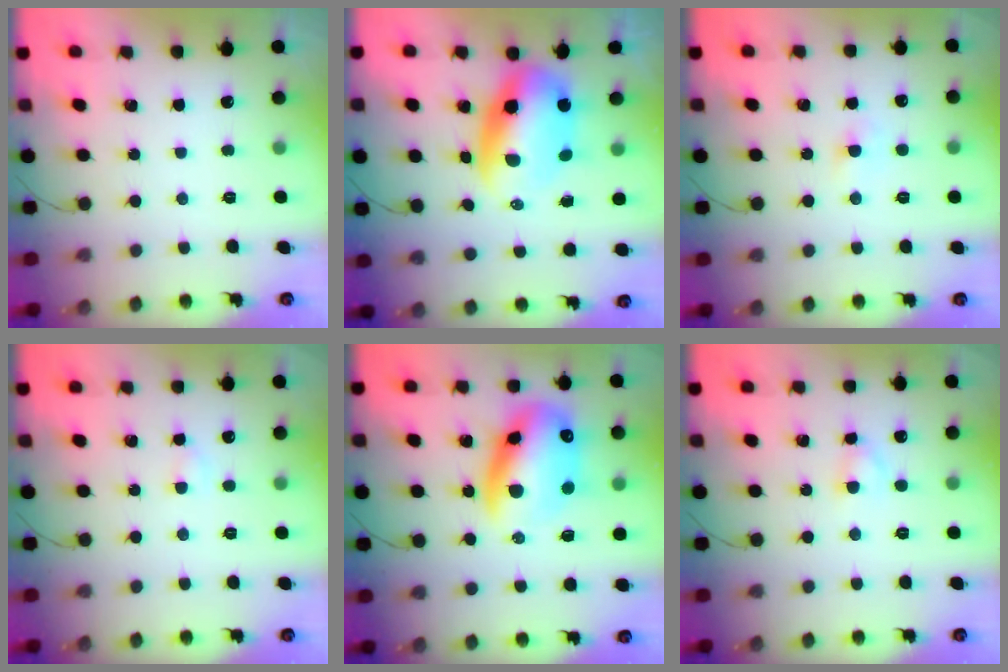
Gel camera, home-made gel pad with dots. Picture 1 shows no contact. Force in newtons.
{"total": 10.3, "press": 10.0, "slide": 2.4}
{"total": 2.3, "press": 2.1, "slide": 0.9}
{"total": 2.6, "press": 2.4, "slide": 0.8}
{"total": 17.2, "press": 16.7, "slide": 3.9}
{"total": 2.9, "press": 2.7, "slide": 1.2}